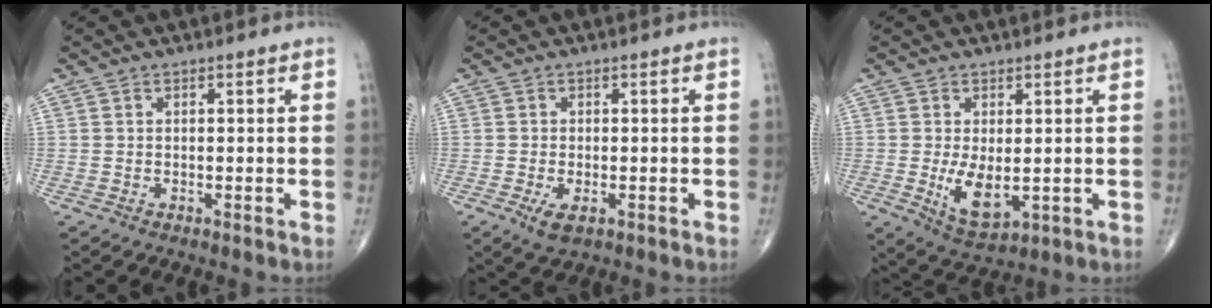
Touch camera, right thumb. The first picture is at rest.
{"total": 3.2, "force": [-1.3, 1.5, 2.6], "torque": [-0.048, -0.006, -0.019]}
{"total": 6.7, "force": [-0.5, 3.2, 5.8], "torque": [-0.096, -0.021, 0.005]}